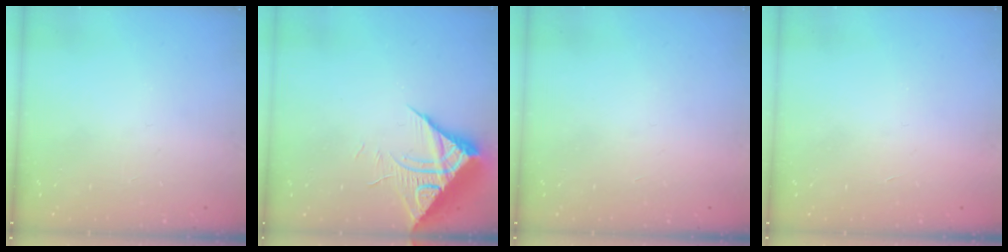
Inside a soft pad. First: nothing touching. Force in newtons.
{"total": 10.0, "press": 10.0, "slide": 0.6}
{"total": 1.5, "press": 1.5, "slide": 0.1}
{"total": 1.7, "press": 1.7, "slide": 0.1}